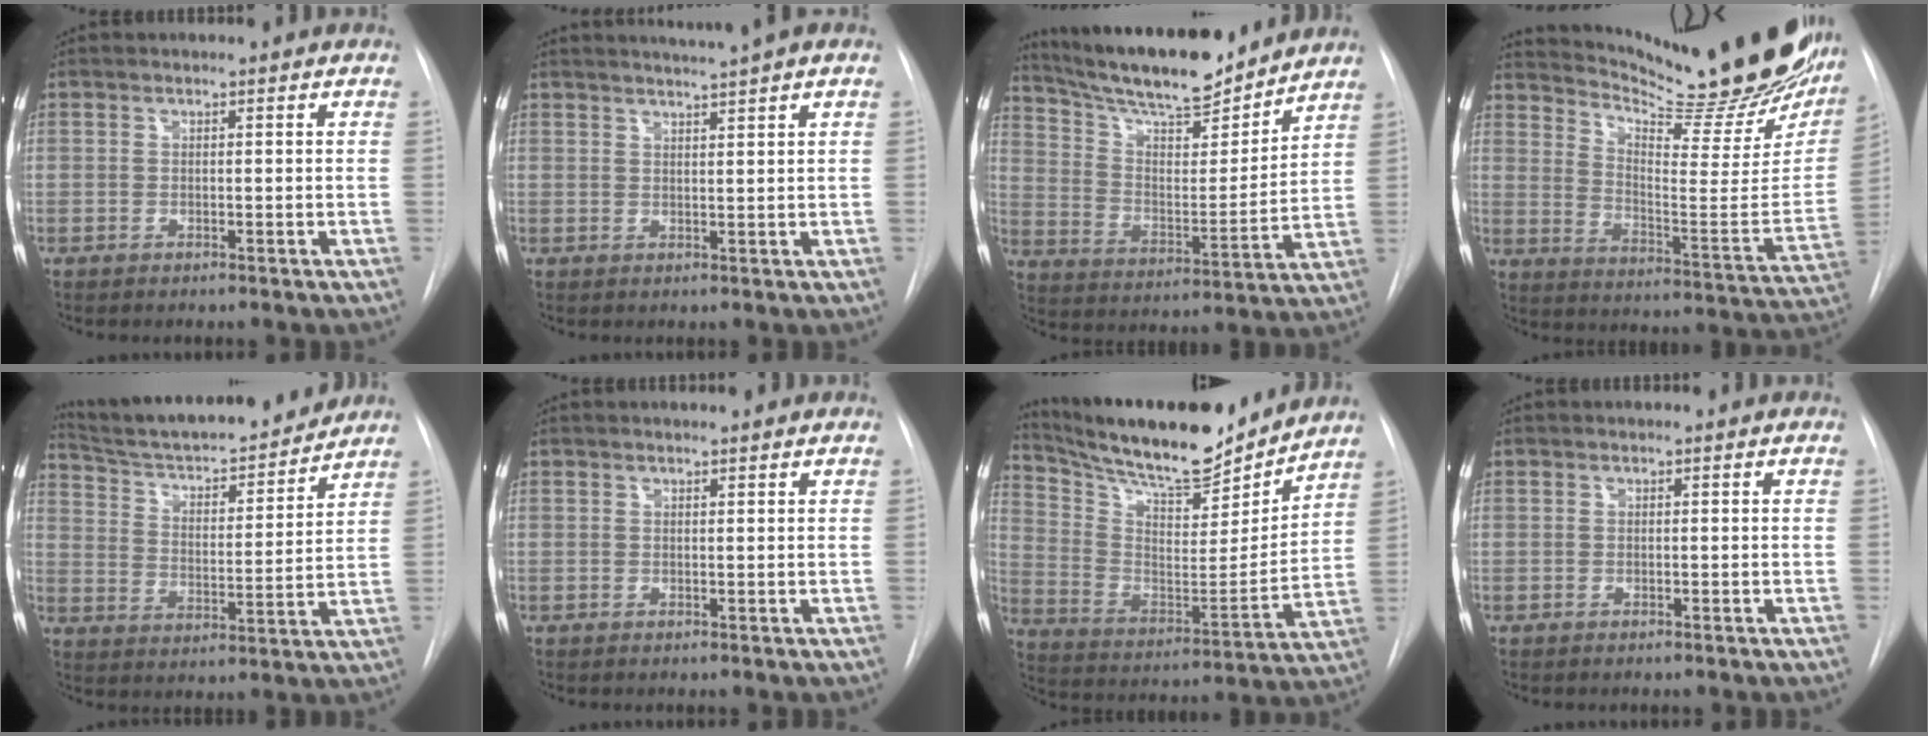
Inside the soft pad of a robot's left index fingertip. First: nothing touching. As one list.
[{"total": 3.8, "force": [3.1, -0.9, 2.0], "torque": [-0.031, 0.003, 0.045]}, {"total": 18.8, "force": [16.6, 3.0, 8.3], "torque": [-0.146, -0.003, 0.271]}, {"total": 27.5, "force": [23.3, 4.4, 13.8], "torque": [-0.209, -0.102, 0.303]}, {"total": 18.8, "force": [17.2, 2.5, 6.9], "torque": [-0.110, -0.006, 0.262]}, {"total": 1.9, "force": [1.6, 0.2, 1.0], "torque": [-0.012, 0.006, 0.019]}, {"total": 22.2, "force": [19.8, 3.9, 9.1], "torque": [-0.165, -0.016, 0.316]}, {"total": 0.0}]